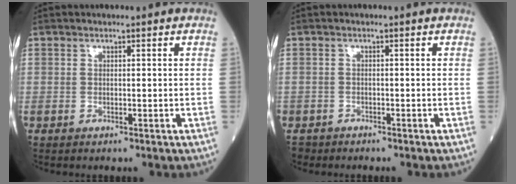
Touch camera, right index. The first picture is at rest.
{"total": 1.6, "force": [-1.3, 0.9, -0.3], "torque": [0.000, 0.000, -0.027]}